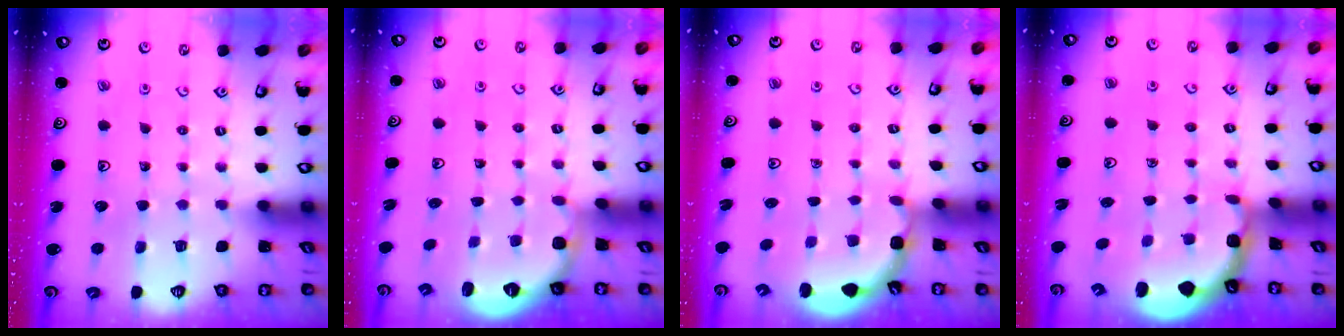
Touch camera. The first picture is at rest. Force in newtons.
{"total": 2.6, "press": 1.7, "slide": 1.9}
{"total": 2.8, "press": 2.8, "slide": 0.6}
{"total": 1.8, "press": 1.8, "slide": 0.3}